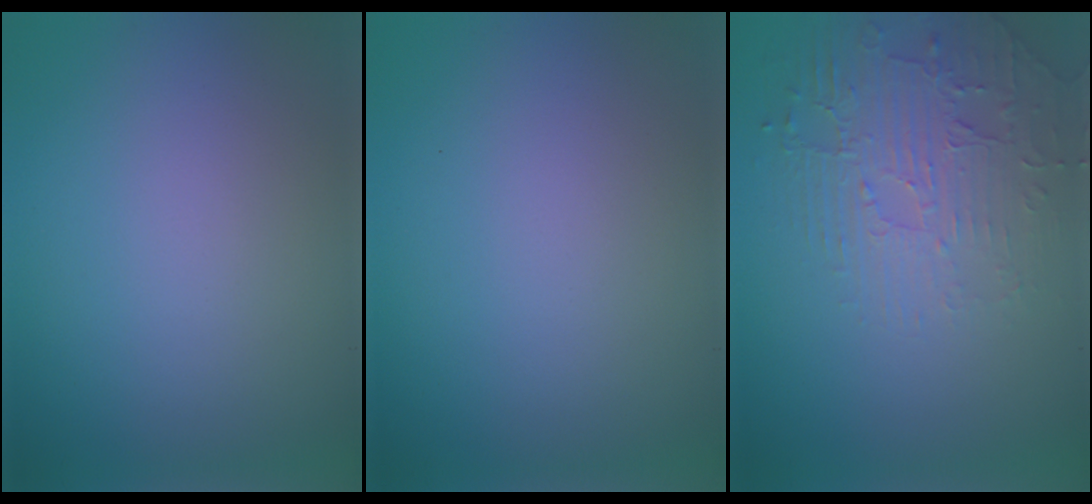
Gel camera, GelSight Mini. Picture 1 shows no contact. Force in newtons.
{"total": 0.0}
{"total": 2.6, "press": 2.1, "slide": 1.5}